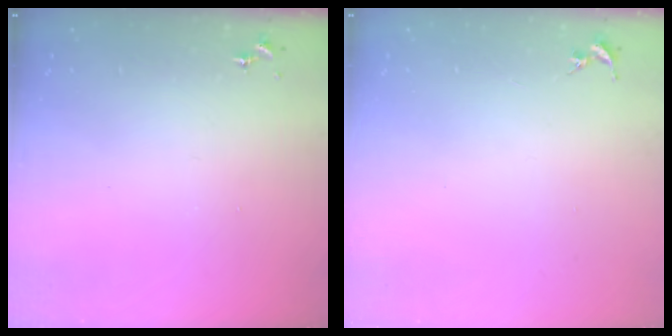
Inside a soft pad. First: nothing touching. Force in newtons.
{"total": 0.0}